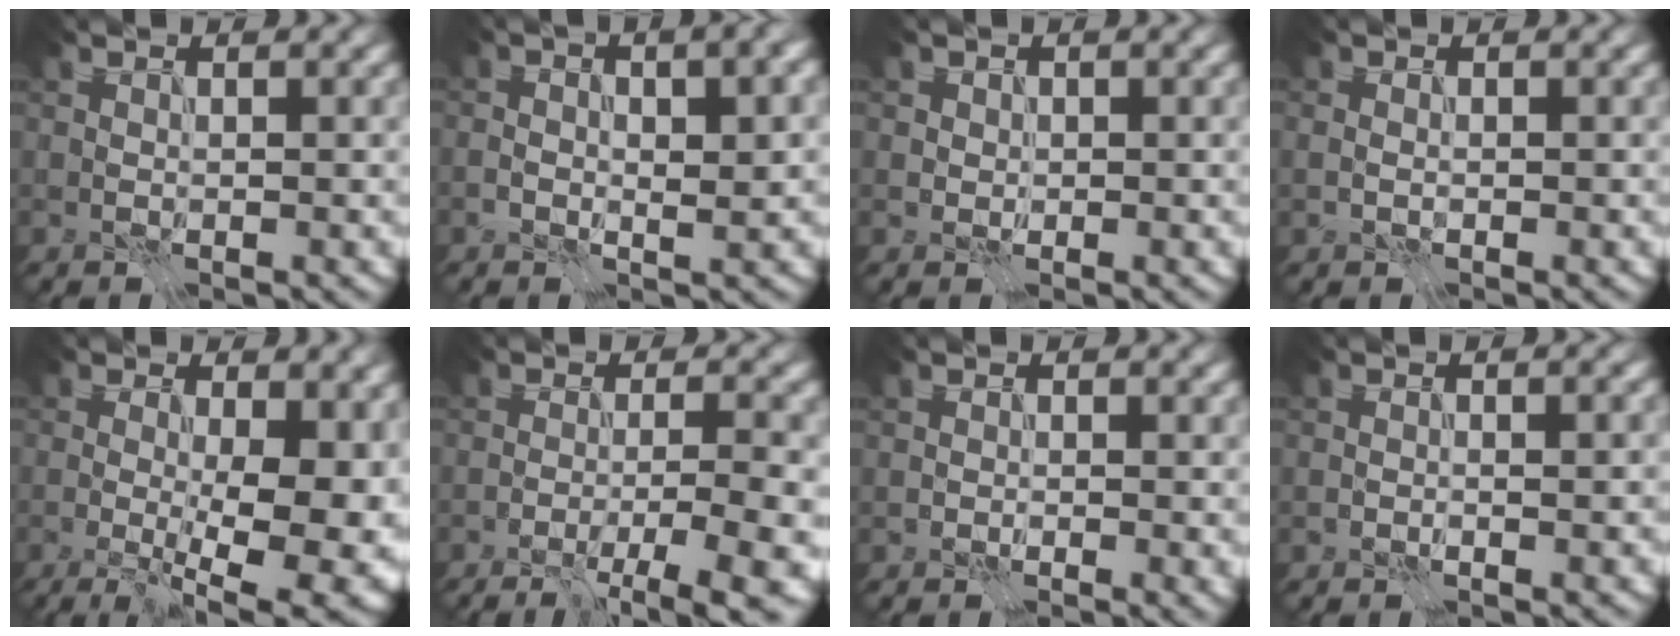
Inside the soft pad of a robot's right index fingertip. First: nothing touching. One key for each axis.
{"total": 5.6, "fx": 0.7, "fy": 1.8, "fz": 5.3, "tx": -0.064, "ty": 0.008, "tz": 0.008}
{"total": 0.7, "fx": 0.2, "fy": 0.6, "fz": 0.0, "tx": 0.003, "ty": -0.001, "tz": 0.008}
{"total": 0.0}
{"total": 11.2, "fx": -1.4, "fy": 4.1, "fz": 10.4, "tx": -0.110, "ty": -0.005, "tz": -0.011}
{"total": 7.1, "fx": -2.7, "fy": 1.7, "fz": 6.3, "tx": -0.064, "ty": -0.011, "tz": -0.027}
{"total": 0.0}
{"total": 1.5, "fx": -0.3, "fy": 0.3, "fz": 1.5, "tx": -0.009, "ty": 0.006, "tz": -0.009}